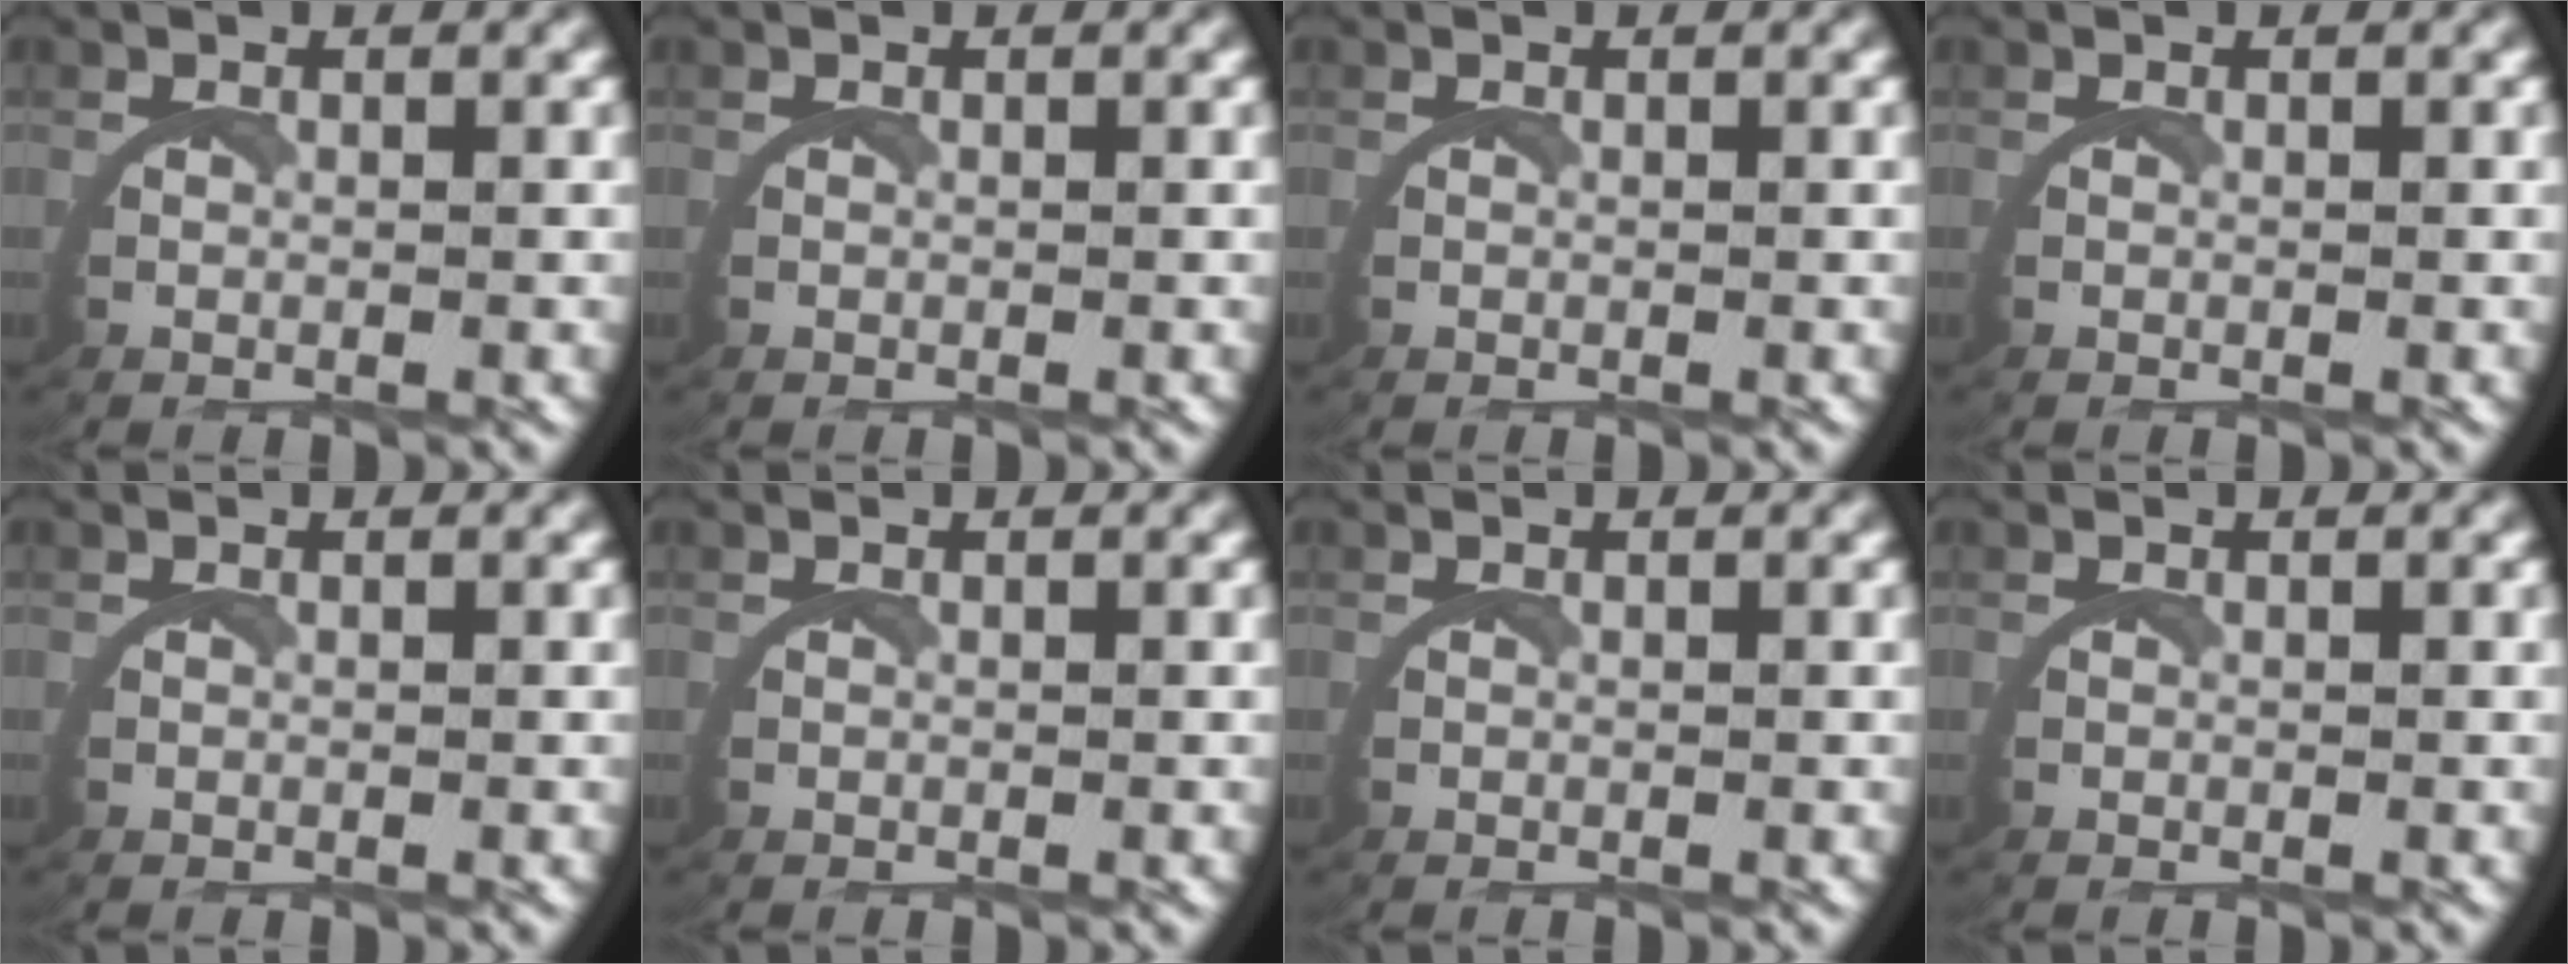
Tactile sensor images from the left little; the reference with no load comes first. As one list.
[{"total": 0.0}, {"total": 0.0}, {"total": 0.0}, {"total": 0.0}, {"total": 0.0}, {"total": 0.0}, {"total": 0.0}]